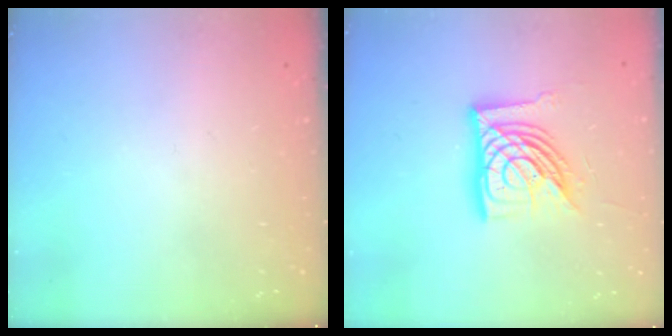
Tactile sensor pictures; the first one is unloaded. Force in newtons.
{"total": 16.7, "press": 16.6, "slide": 1.9}